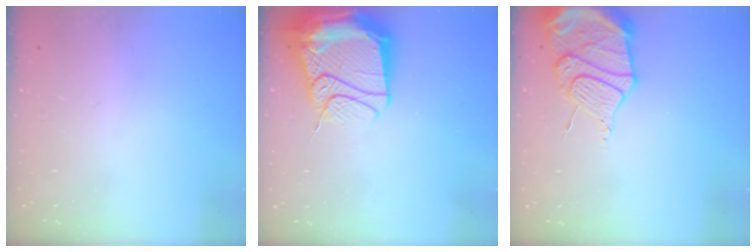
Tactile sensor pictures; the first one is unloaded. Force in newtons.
{"total": 24.0, "press": 20.5, "slide": 12.5}
{"total": 13.5, "press": 13.4, "slide": 1.0}